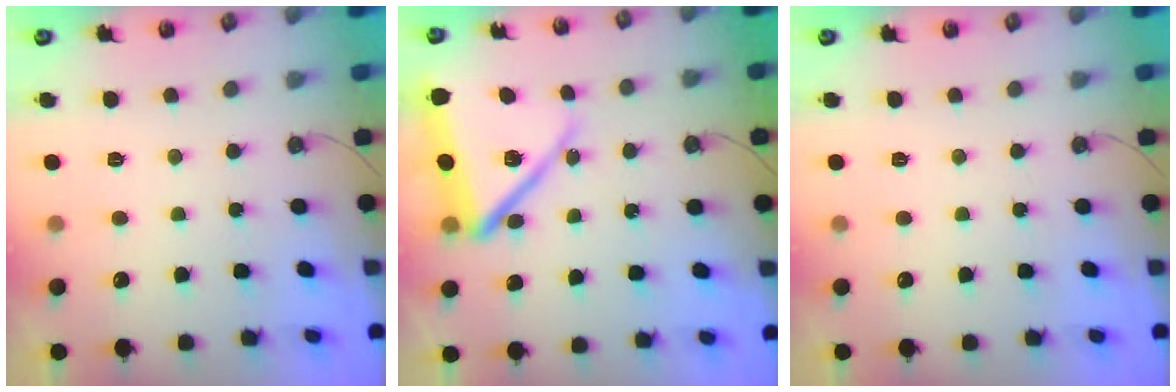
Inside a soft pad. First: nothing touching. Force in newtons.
{"total": 17.6, "press": 17.3, "slide": 3.5}
{"total": 0.0}